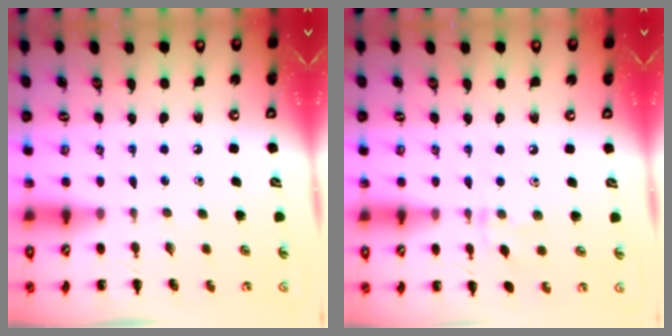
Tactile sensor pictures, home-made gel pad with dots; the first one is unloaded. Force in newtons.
{"total": 5.0, "press": 4.9, "slide": 1.2}